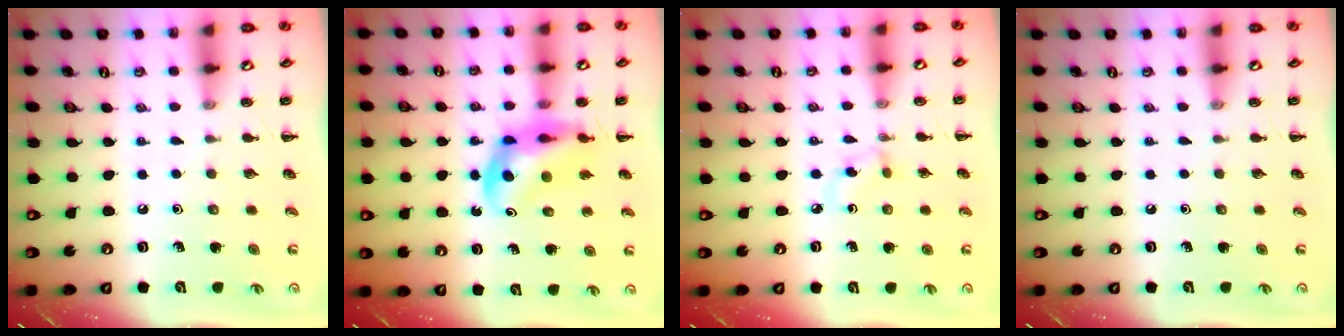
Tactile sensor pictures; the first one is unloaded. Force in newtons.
{"total": 10.0, "press": 9.5, "slide": 3.2}
{"total": 2.8, "press": 2.6, "slide": 1.1}
{"total": 0.0}